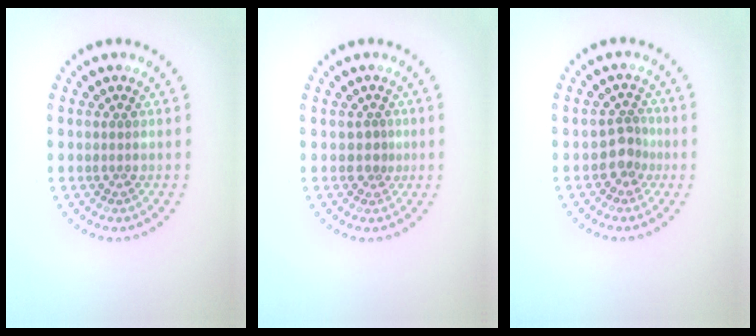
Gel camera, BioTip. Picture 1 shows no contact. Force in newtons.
{"total": 1.1, "press": 0.7, "slide": 0.9}
{"total": 2.0, "press": 1.6, "slide": 1.2}